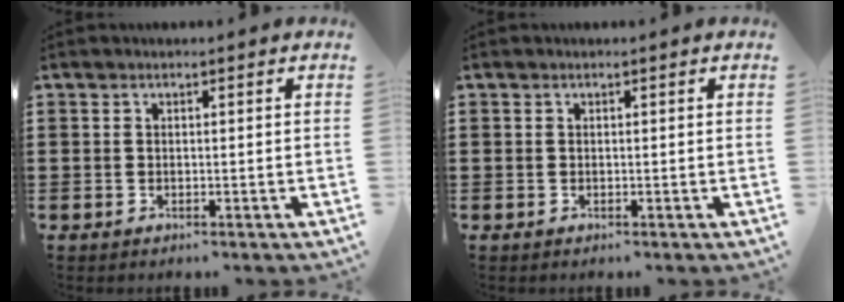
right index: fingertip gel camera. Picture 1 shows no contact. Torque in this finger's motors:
{"motor_torque": [-0.02, 0.00, 0.00, -0.01]}